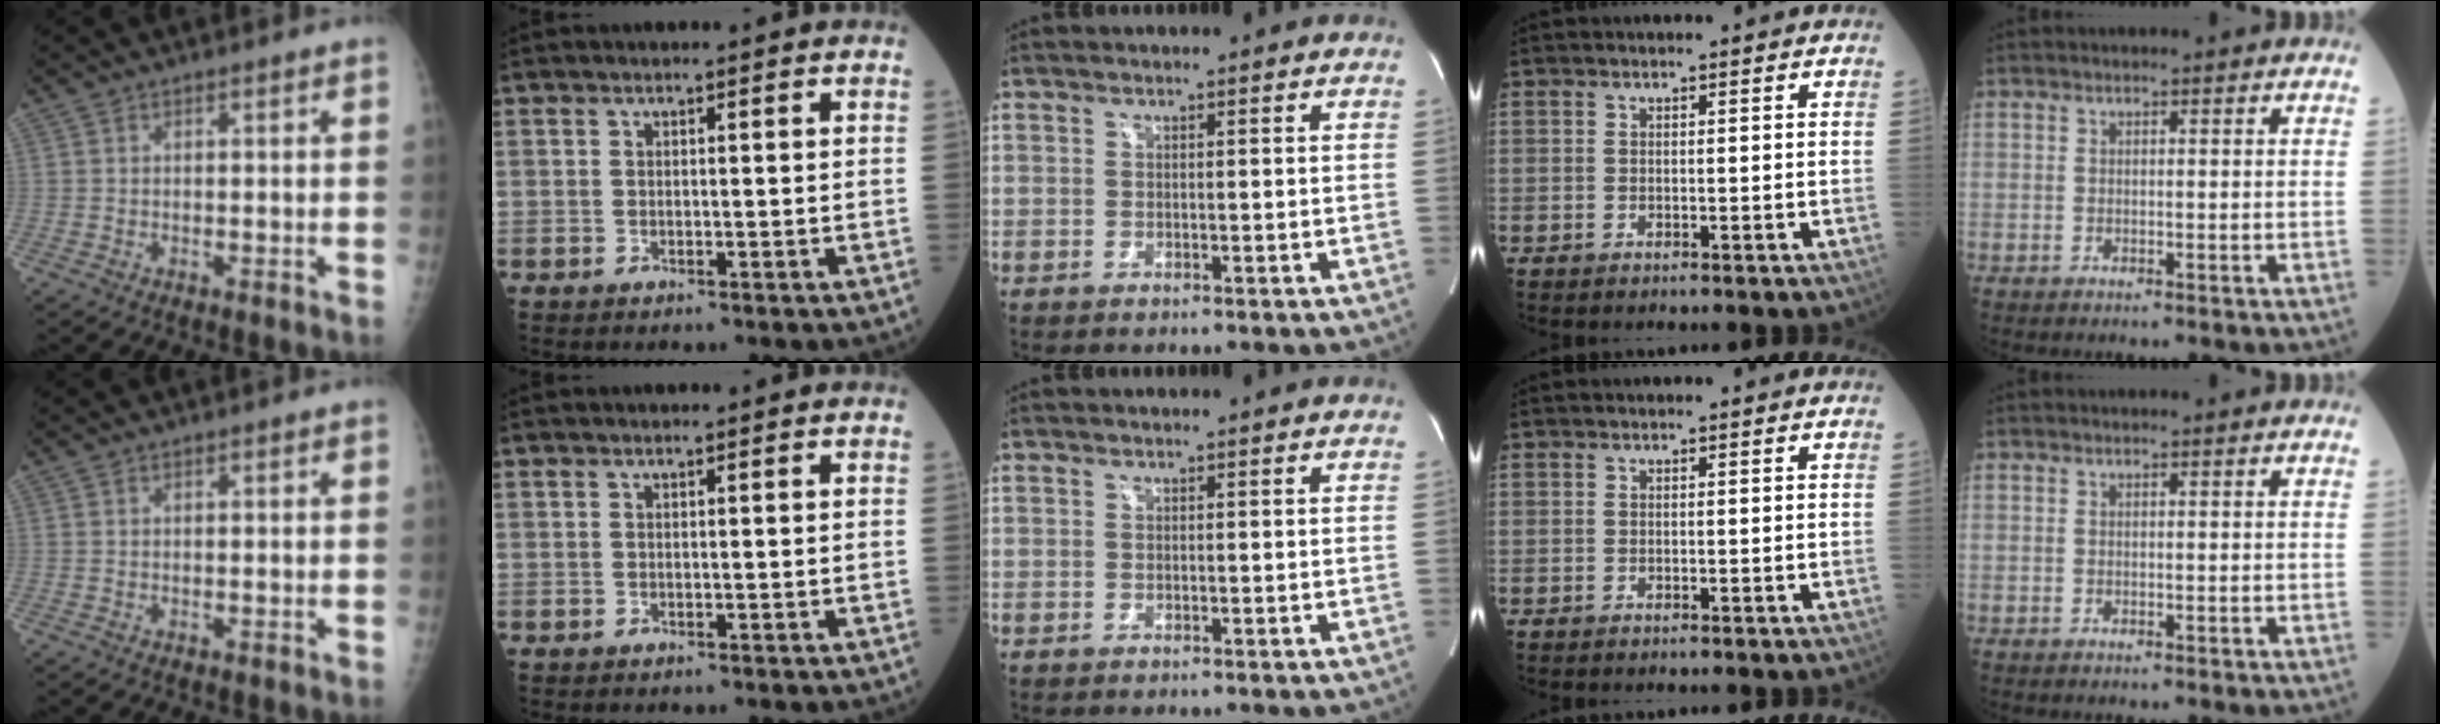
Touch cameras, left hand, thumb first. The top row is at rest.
{}